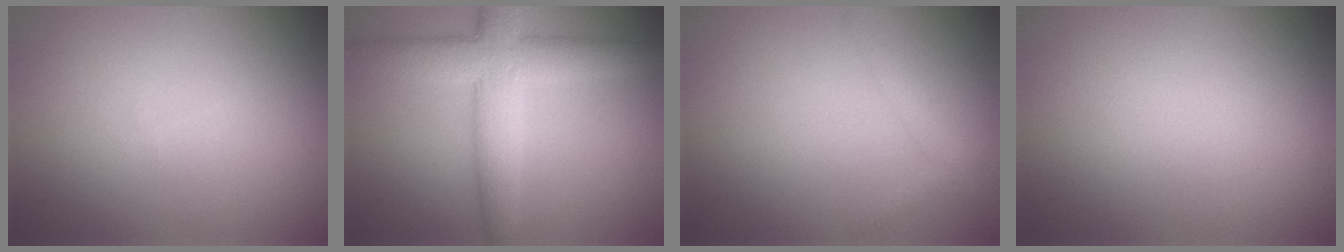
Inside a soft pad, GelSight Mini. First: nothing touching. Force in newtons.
{"total": 6.5, "press": 6.5, "slide": 0.2}
{"total": 1.4, "press": 1.4, "slide": 0.1}
{"total": 0.0}